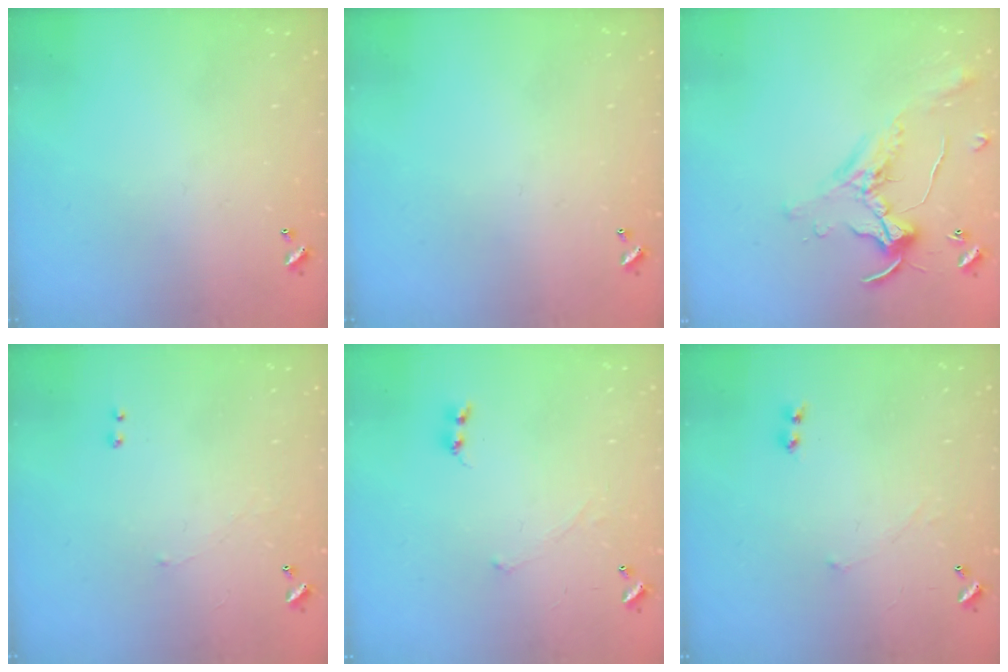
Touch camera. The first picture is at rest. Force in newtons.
{"total": 0.0}
{"total": 0.8, "press": 0.8, "slide": 0.2}
{"total": 1.2, "press": 1.0, "slide": 0.6}
{"total": 0.7, "press": 0.4, "slide": 0.5}
{"total": 2.4, "press": 2.3, "slide": 0.5}